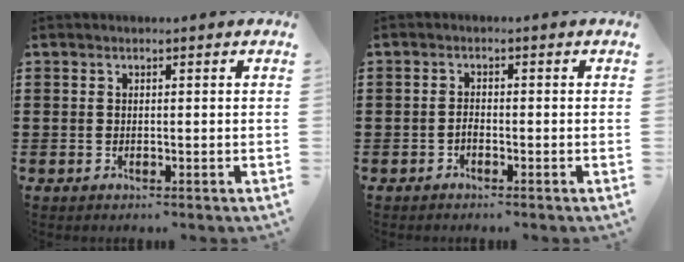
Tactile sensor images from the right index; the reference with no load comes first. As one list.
[{"total": 1.1, "force": [-0.7, 0.6, 0.5], "torque": [-0.013, -0.003, -0.013]}]